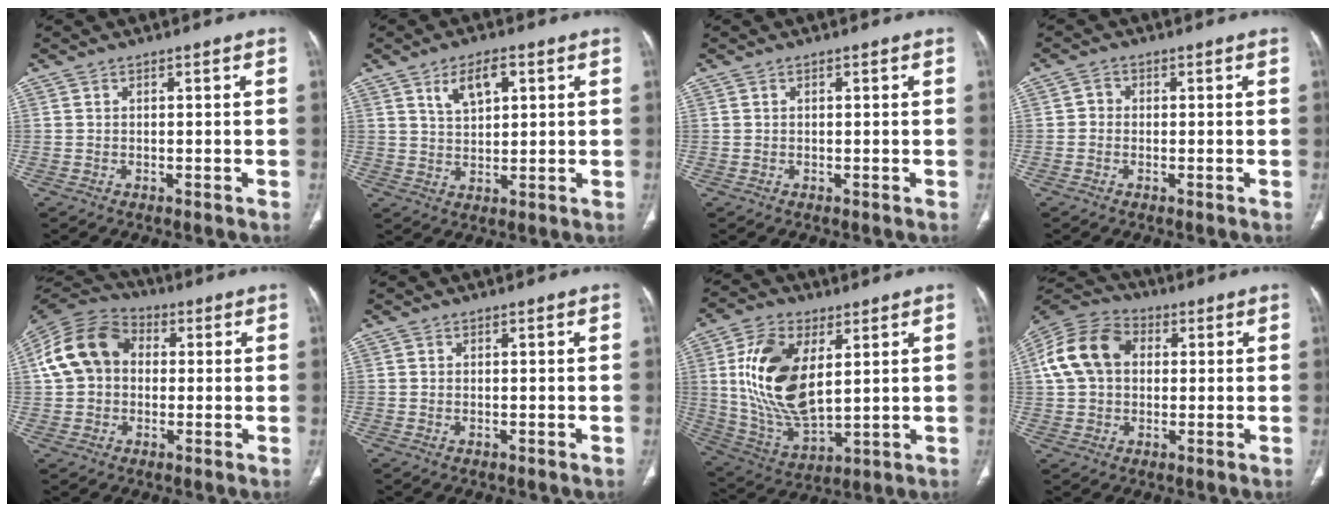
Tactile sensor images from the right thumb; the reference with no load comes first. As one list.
[{"total": 6.1, "force": [2.9, 3.1, 4.5], "torque": [-0.070, -0.009, 0.055]}, {"total": 0.0}, {"total": 1.5, "force": [-0.3, 1.4, 0.5], "torque": [0.002, 0.005, -0.011]}, {"total": 13.6, "force": [1.6, 10.8, 8.1], "torque": [-0.144, 0.031, 0.019]}, {"total": 0.0}, {"total": 18.3, "force": [4.4, 9.6, 14.9], "torque": [-0.273, -0.020, 0.094]}, {"total": 14.0, "force": [2.4, 10.5, 9.0], "torque": [-0.167, 0.029, 0.035]}]